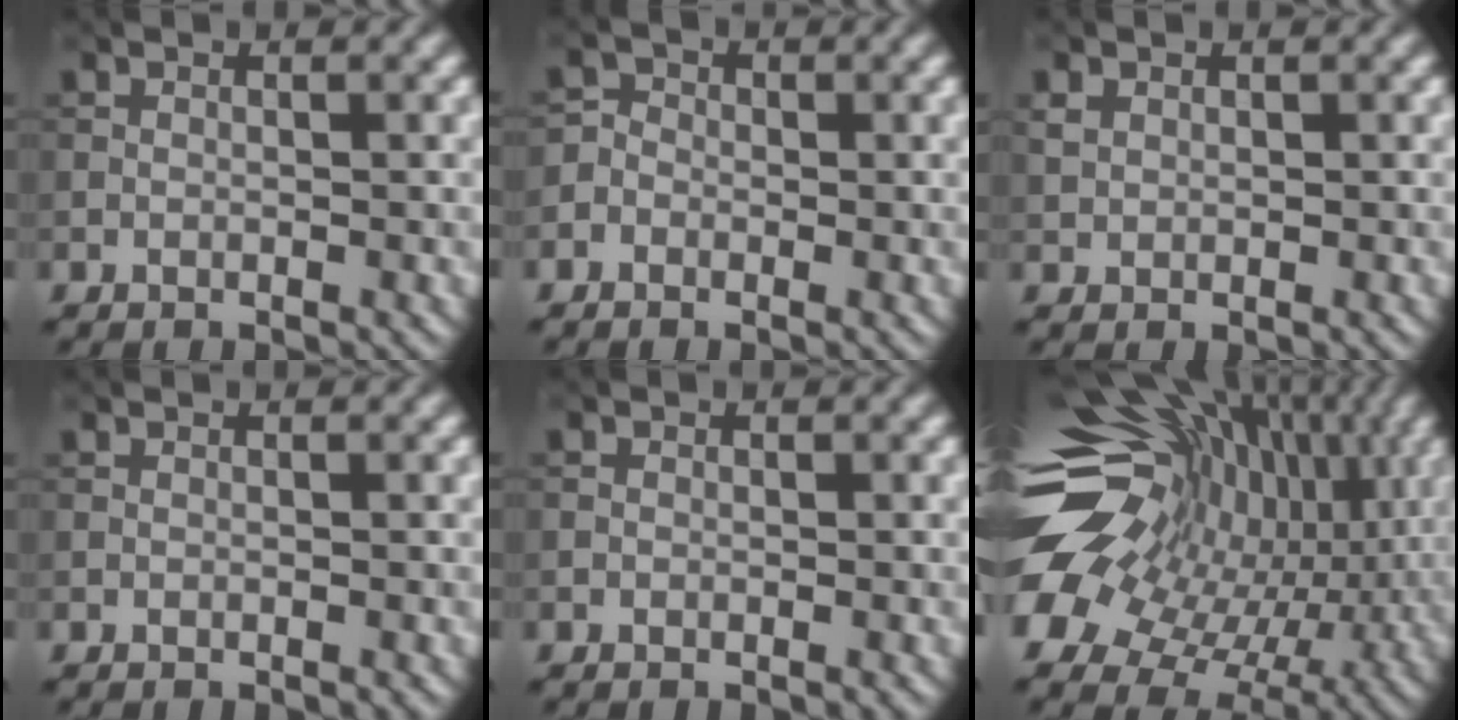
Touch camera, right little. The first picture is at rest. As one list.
[{"total": 1.1, "force": [-0.8, 0.8, -0.2], "torque": [0.010, 0.003, -0.021]}, {"total": 1.0, "force": [0.3, 0.8, 0.4], "torque": [-0.008, 0.002, 0.006]}, {"total": 0.0}, {"total": 0.0}, {"total": 18.6, "force": [1.6, 13.4, 12.8], "torque": [-0.233, 0.040, 0.021]}]